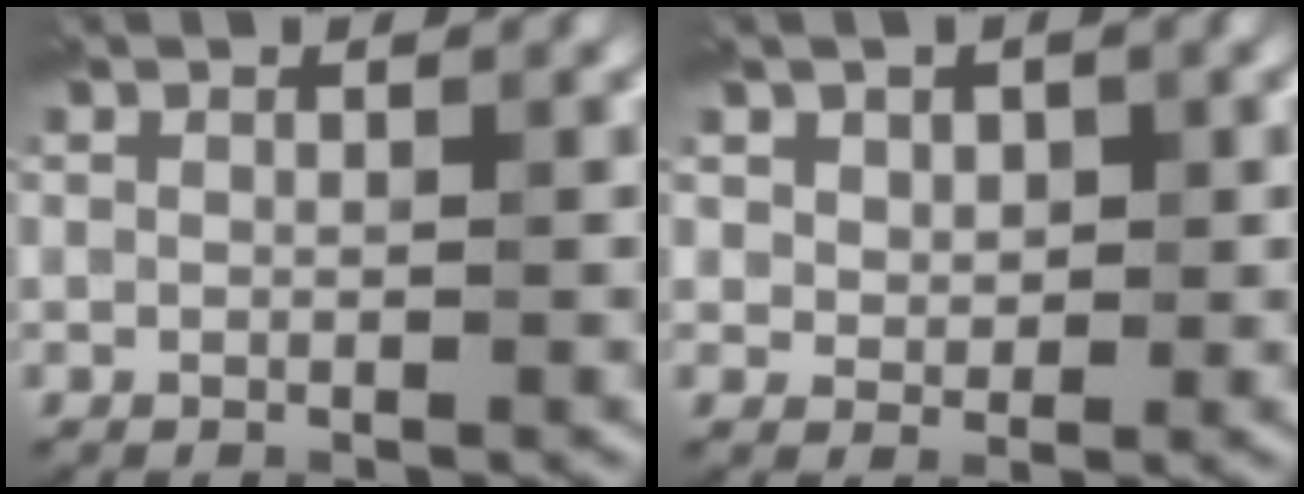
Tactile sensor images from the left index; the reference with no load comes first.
{"total": 2.8, "force": [1.6, 2.0, 1.0], "torque": [-0.033, -0.005, 0.038]}